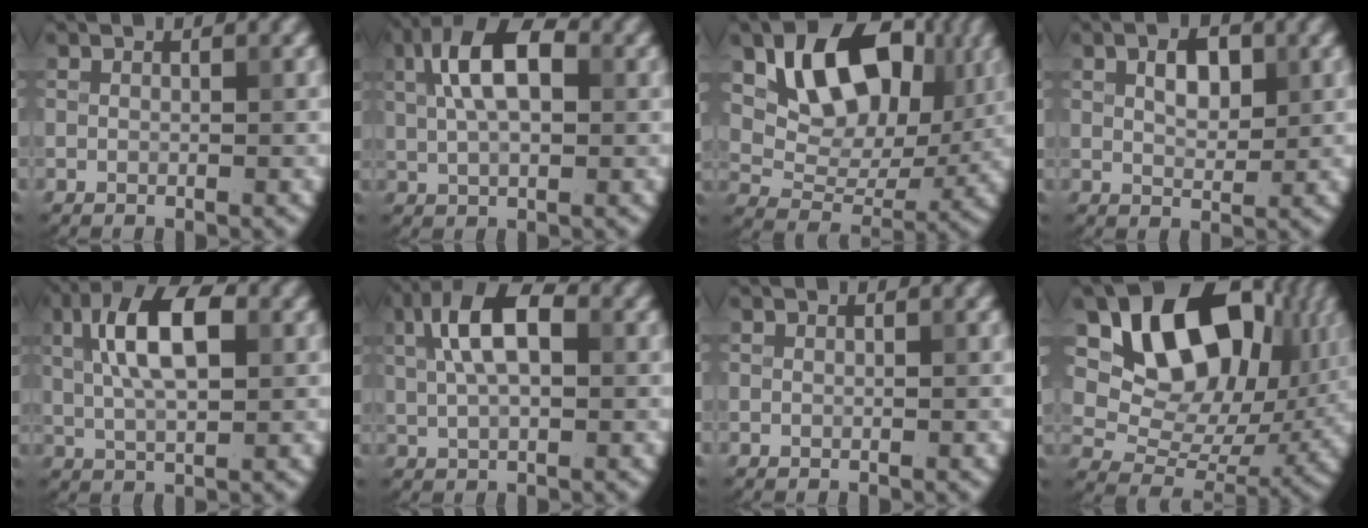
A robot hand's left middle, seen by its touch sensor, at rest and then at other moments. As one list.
[{"total": 7.2, "force": [2.1, 3.6, 5.9], "torque": [-0.106, 0.020, 0.025]}, {"total": 11.1, "force": [4.1, 7.3, 7.4], "torque": [-0.124, -0.009, 0.071]}, {"total": 3.1, "force": [1.0, 1.7, 2.4], "torque": [-0.043, 0.004, 0.018]}, {"total": 7.4, "force": [1.8, 3.2, 6.5], "torque": [-0.115, 0.017, 0.026]}, {"total": 6.5, "force": [1.9, 3.0, 5.4], "torque": [-0.099, 0.017, 0.024]}, {"total": 0.0}, {"total": 13.8, "force": [5.7, 8.8, 8.9], "torque": [-0.134, 0.009, 0.103]}]